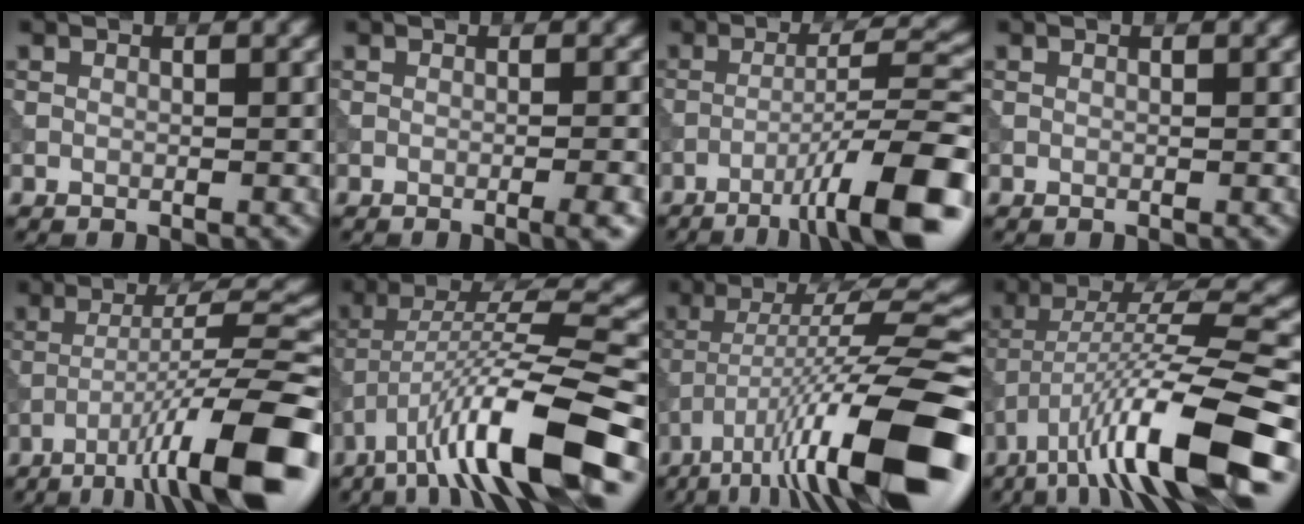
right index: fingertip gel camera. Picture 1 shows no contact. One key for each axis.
{"total": 2.5, "fx": -1.1, "fy": 0.6, "fz": 2.2, "tx": -0.024, "ty": 0.004, "tz": -0.019}
{"total": 11.0, "fx": -6.3, "fy": 1.5, "fz": 8.9, "tx": -0.117, "ty": 0.024, "tz": -0.098}
{"total": 0.0}
{"total": 12.1, "fx": -6.8, "fy": 1.5, "fz": 10.0, "tx": -0.141, "ty": 0.022, "tz": -0.109}
{"total": 11.6, "fx": -5.9, "fy": 2.4, "fz": 9.7, "tx": -0.166, "ty": 0.015, "tz": -0.103}
{"total": 14.4, "fx": -7.0, "fy": 2.8, "fz": 12.2, "tx": -0.204, "ty": 0.011, "tz": -0.107}
{"total": 11.8, "fx": -5.8, "fy": 2.4, "fz": 10.0, "tx": -0.173, "ty": 0.015, "tz": -0.100}